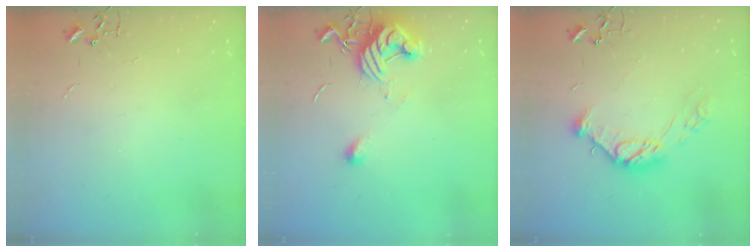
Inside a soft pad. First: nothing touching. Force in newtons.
{"total": 12.7, "press": 12.7, "slide": 0.5}
{"total": 13.0, "press": 12.9, "slide": 0.8}